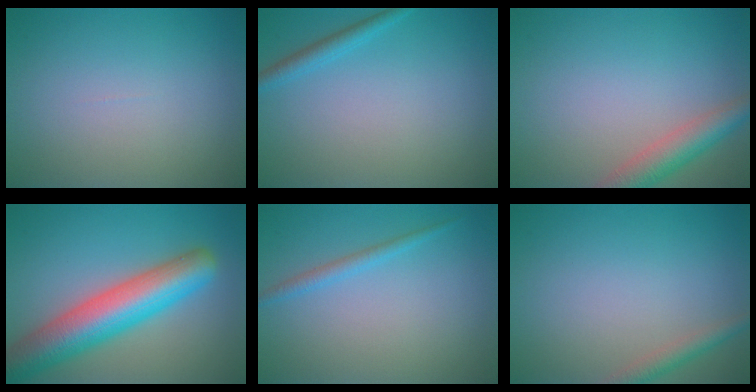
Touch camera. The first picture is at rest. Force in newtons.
{"total": 1.6, "press": 1.6, "slide": 0.1}
{"total": 3.9, "press": 3.9, "slide": 0.3}
{"total": 9.0, "press": 9.0, "slide": 0.3}
{"total": 1.3, "press": 1.3, "slide": 0.1}
{"total": 1.9, "press": 1.9, "slide": 0.0}